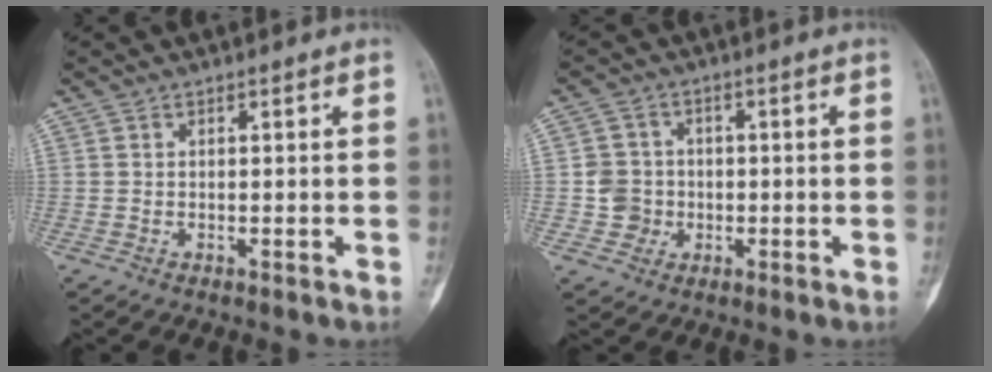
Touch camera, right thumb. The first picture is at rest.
{"total": 4.6, "force": [-0.7, 4.5, 0.8], "torque": [0.011, 0.009, -0.016]}